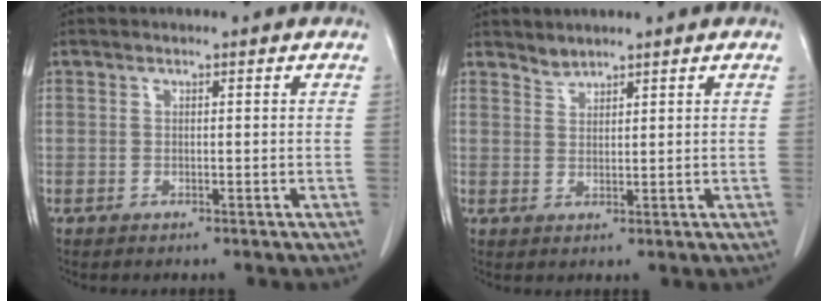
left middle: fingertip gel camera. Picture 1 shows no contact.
{"total": 1.6, "force": [1.6, 0.1, -0.2], "torque": [0.002, -0.001, 0.032]}